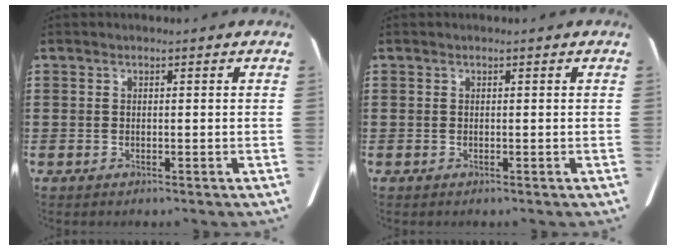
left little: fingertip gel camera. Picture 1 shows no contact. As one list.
[{"total": 0.0}]